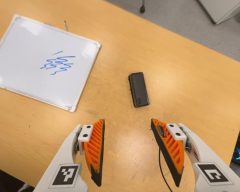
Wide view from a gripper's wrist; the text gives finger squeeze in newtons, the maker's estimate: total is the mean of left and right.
{"total": 0.0}